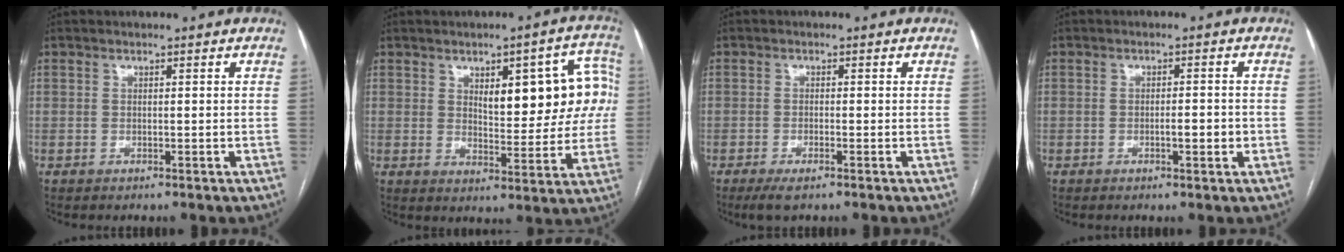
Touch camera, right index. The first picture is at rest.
{"total": 12.8, "force": [3.2, 4.9, 11.4], "torque": [-0.135, 0.030, 0.048]}
{"total": 2.8, "force": [-1.7, 0.4, 2.2], "torque": [-0.044, -0.008, -0.032]}
{"total": 2.6, "force": [-0.7, 0.6, 2.4], "torque": [-0.040, 0.001, -0.010]}